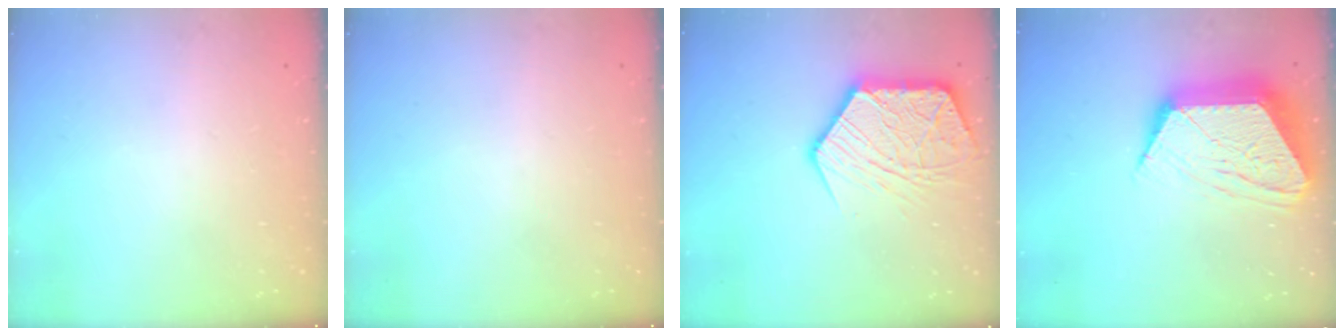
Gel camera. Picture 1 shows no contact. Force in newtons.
{"total": 0.0}
{"total": 16.0, "press": 16.0, "slide": 1.3}
{"total": 17.8, "press": 17.8, "slide": 1.4}